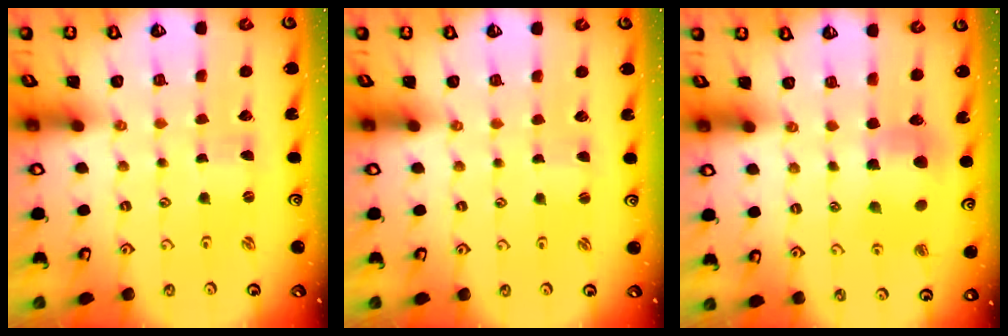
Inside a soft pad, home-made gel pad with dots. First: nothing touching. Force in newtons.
{"total": 1.8, "press": 1.8, "slide": 0.3}
{"total": 7.2, "press": 7.2, "slide": 0.2}